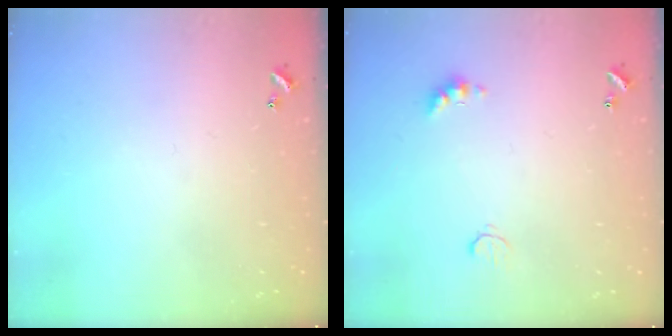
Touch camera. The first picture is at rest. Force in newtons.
{"total": 5.1, "press": 5.1, "slide": 0.9}